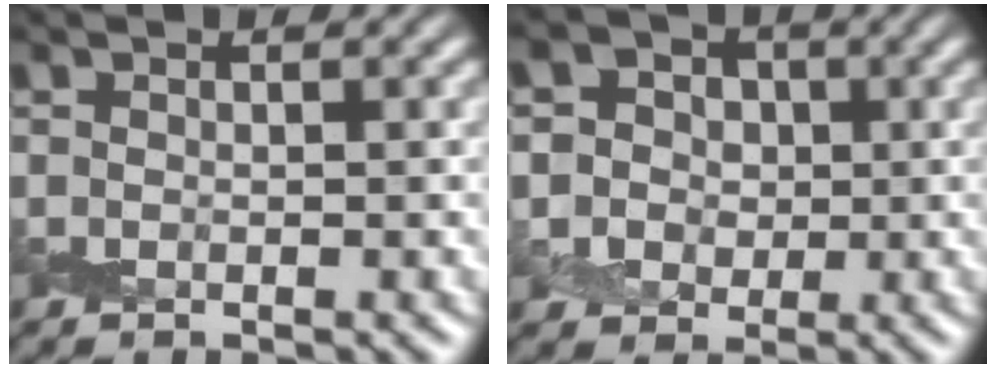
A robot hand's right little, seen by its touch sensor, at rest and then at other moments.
{"total": 6.4, "force": [1.5, 5.7, 2.3], "torque": [-0.037, 0.019, 0.007]}